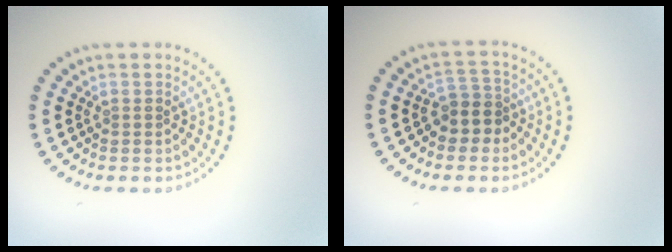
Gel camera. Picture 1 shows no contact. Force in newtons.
{"total": 2.6, "press": 2.3, "slide": 1.3}